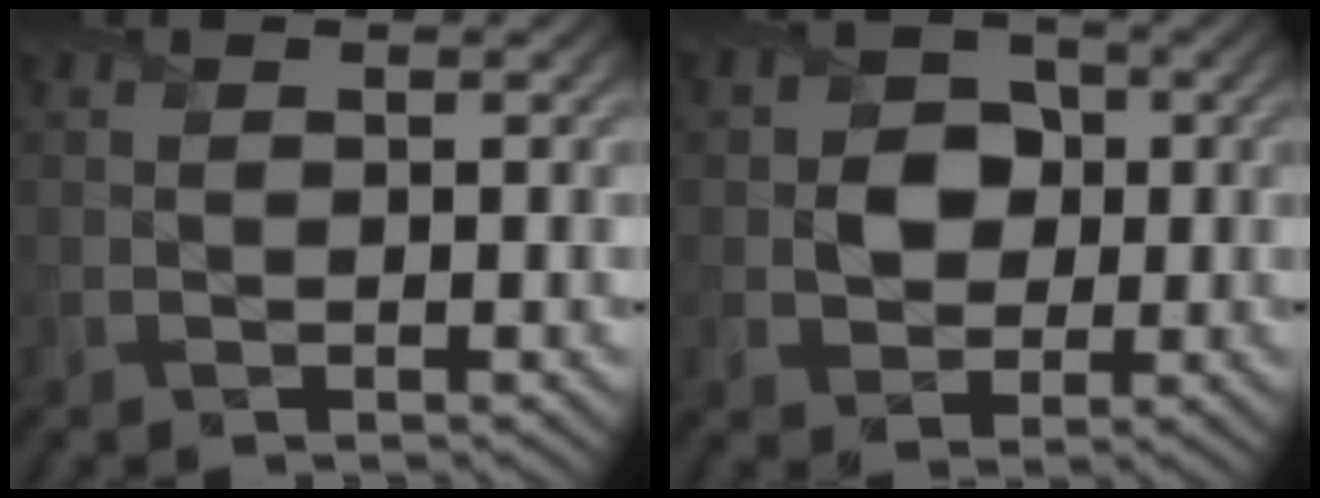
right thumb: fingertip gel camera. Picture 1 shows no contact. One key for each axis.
{"total": 4.2, "fx": -0.1, "fy": 3.8, "fz": 1.9, "tx": -0.041, "ty": -0.001, "tz": -0.016}